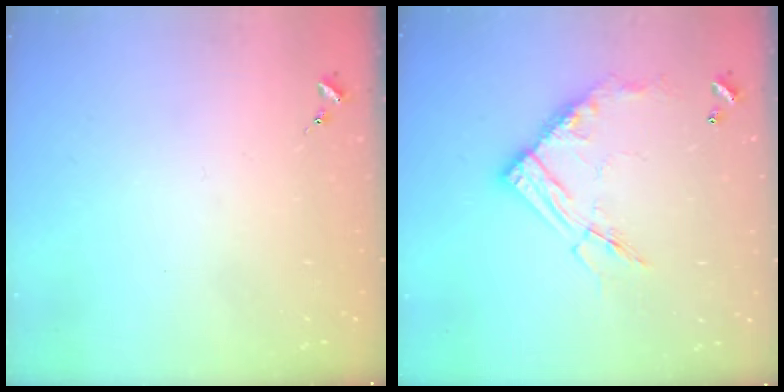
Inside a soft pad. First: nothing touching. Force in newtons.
{"total": 15.2, "press": 15.1, "slide": 1.7}